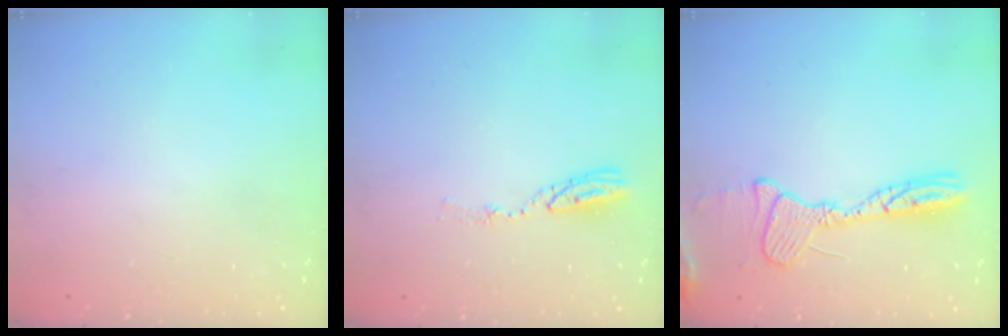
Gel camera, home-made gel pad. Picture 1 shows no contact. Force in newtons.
{"total": 5.2, "press": 5.2, "slide": 0.3}
{"total": 13.1, "press": 13.1, "slide": 0.3}